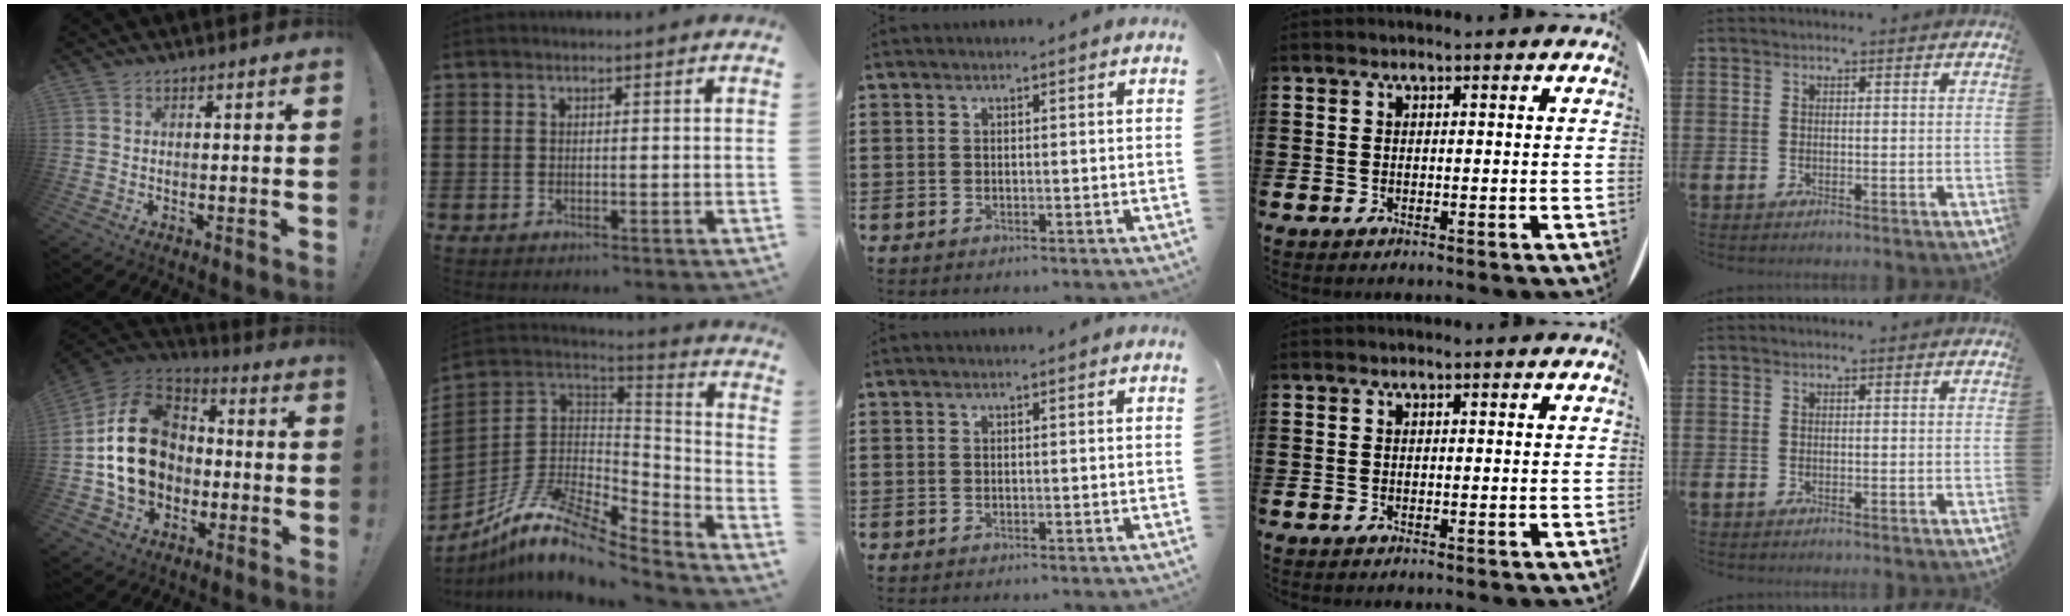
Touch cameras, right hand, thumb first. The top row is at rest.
{"thumb": {"total": 21.0, "force": [0.0, 16.7, 12.8], "torque": [-0.216, 0.027, 0.014]}, "index": {"total": 12.0, "force": [-8.9, 4.1, 6.9], "torque": [-0.155, 0.011, -0.176]}}